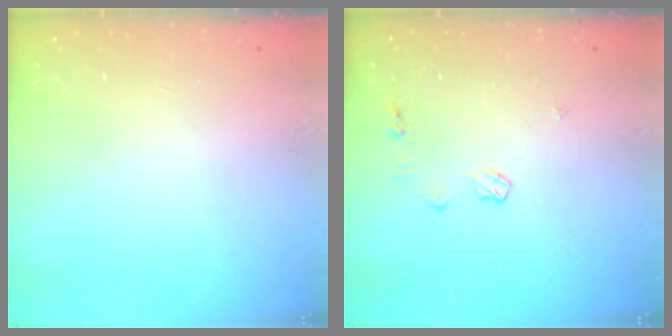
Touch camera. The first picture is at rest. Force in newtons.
{"total": 5.6, "press": 5.5, "slide": 0.4}